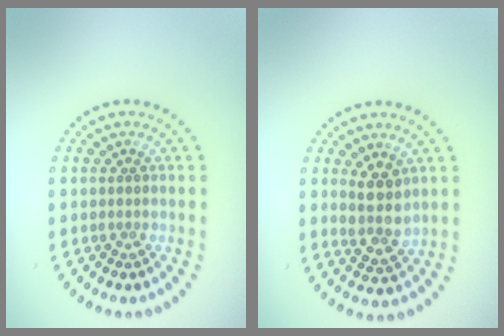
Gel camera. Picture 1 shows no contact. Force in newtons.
{"total": 3.0, "press": 2.6, "slide": 1.4}